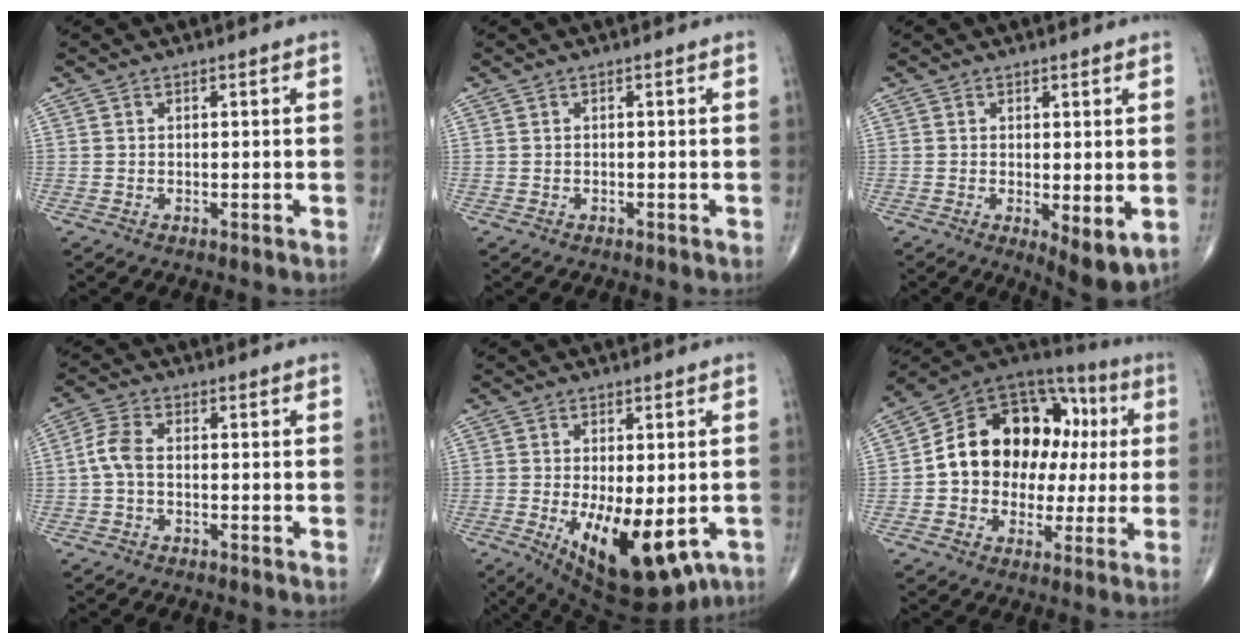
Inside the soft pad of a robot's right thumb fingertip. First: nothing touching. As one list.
[{"total": 0.0}, {"total": 6.3, "force": [-0.8, 2.2, 5.9], "torque": [-0.086, -0.022, -0.009]}, {"total": 4.5, "force": [-0.6, 2.6, 3.6], "torque": [-0.081, 0.013, -0.020]}, {"total": 15.9, "force": [-4.9, 7.0, 13.3], "torque": [-0.192, -0.015, -0.051]}, {"total": 20.7, "force": [1.6, 15.3, 13.9], "torque": [-0.172, 0.048, 0.026]}]